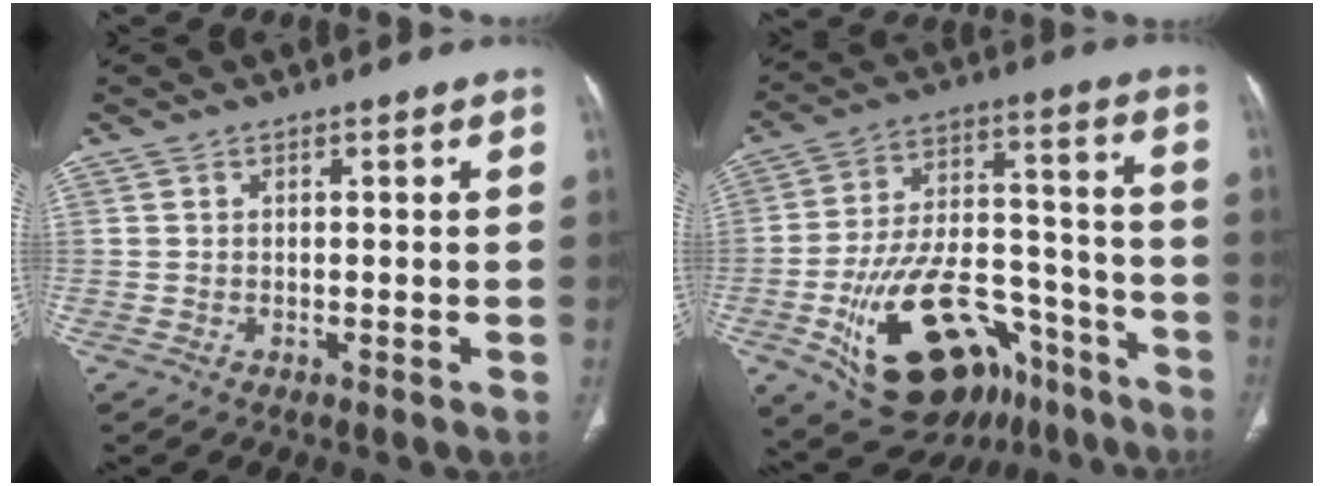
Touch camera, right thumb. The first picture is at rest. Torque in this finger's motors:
{"motor_torque": [5.01, 0.00, 1.82, -0.96, 0.54]}